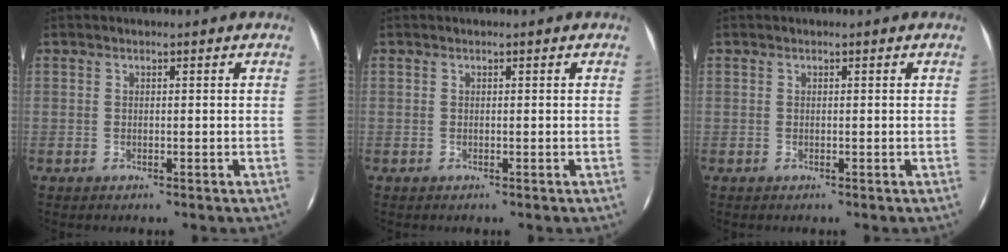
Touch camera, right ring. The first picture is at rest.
{"total": 0.0}
{"total": 0.0}